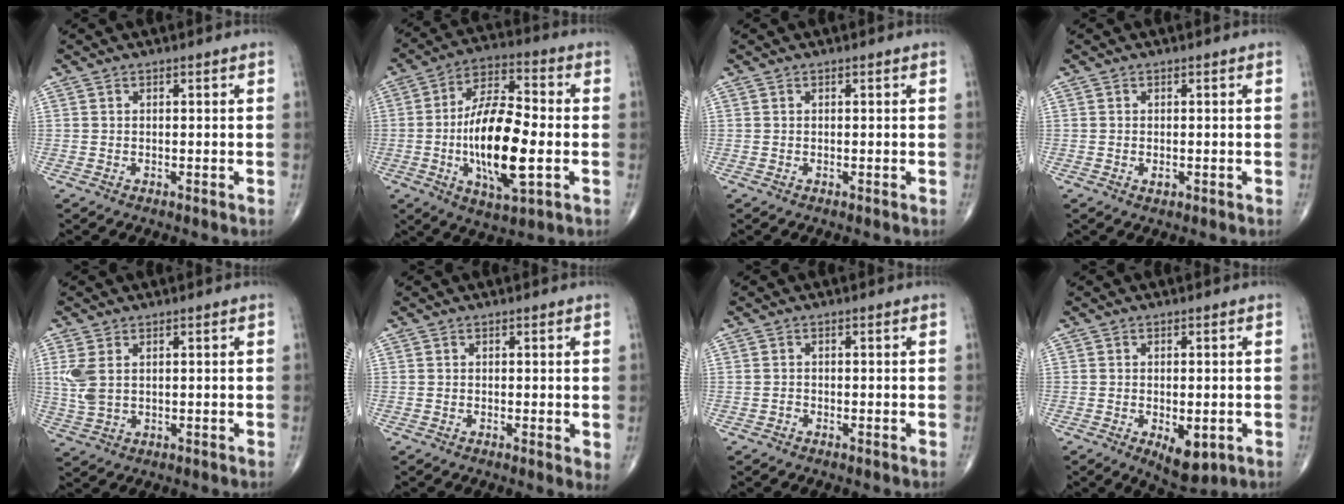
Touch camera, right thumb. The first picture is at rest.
{"total": 18.1, "force": [-2.8, 6.7, 16.6], "torque": [-0.295, 0.013, -0.049]}
{"total": 0.0}
{"total": 0.9, "force": [-0.2, 0.6, 0.6], "torque": [-0.011, -0.002, -0.002]}
{"total": 4.9, "force": [1.3, 3.0, 3.7], "torque": [-0.095, -0.001, 0.033]}
{"total": 1.7, "force": [0.3, 0.6, 1.5], "torque": [-0.022, -0.008, 0.001]}
{"total": 0.0}
{"total": 6.3, "force": [-1.9, 3.2, 5.2], "torque": [-0.066, -0.009, -0.017]}